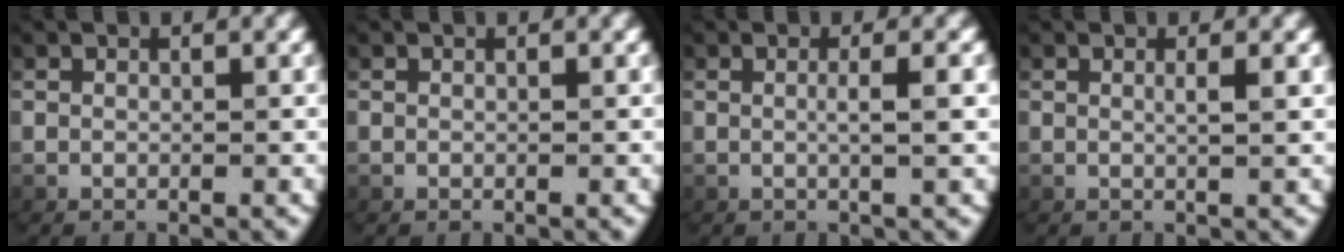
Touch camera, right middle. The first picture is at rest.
{"total": 0.0}
{"total": 1.7, "force": [0.2, -0.5, 1.6], "torque": [-0.030, 0.001, 0.006]}
{"total": 1.2, "force": [0.3, -0.5, 1.0], "torque": [-0.019, -0.004, 0.011]}